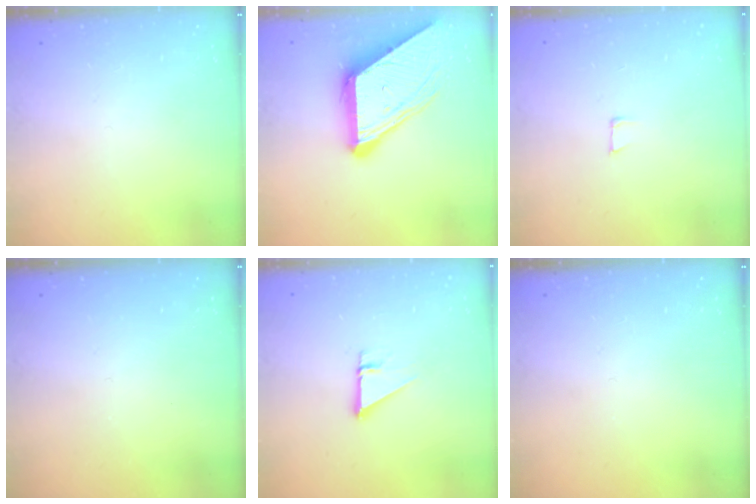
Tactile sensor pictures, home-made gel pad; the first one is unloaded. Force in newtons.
{"total": 11.5, "press": 11.4, "slide": 1.1}
{"total": 4.0, "press": 4.0, "slide": 0.3}
{"total": 0.0}
{"total": 2.7, "press": 2.7, "slide": 0.1}
{"total": 0.0}